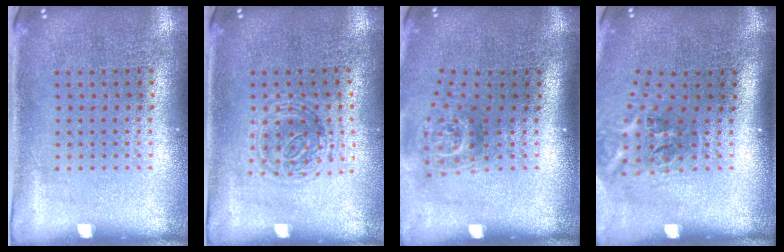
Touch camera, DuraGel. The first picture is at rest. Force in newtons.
{"total": 1.2, "press": 1.1, "slide": 0.5}
{"total": 1.8, "press": 1.2, "slide": 1.3}
{"total": 2.3, "press": 1.4, "slide": 1.8}